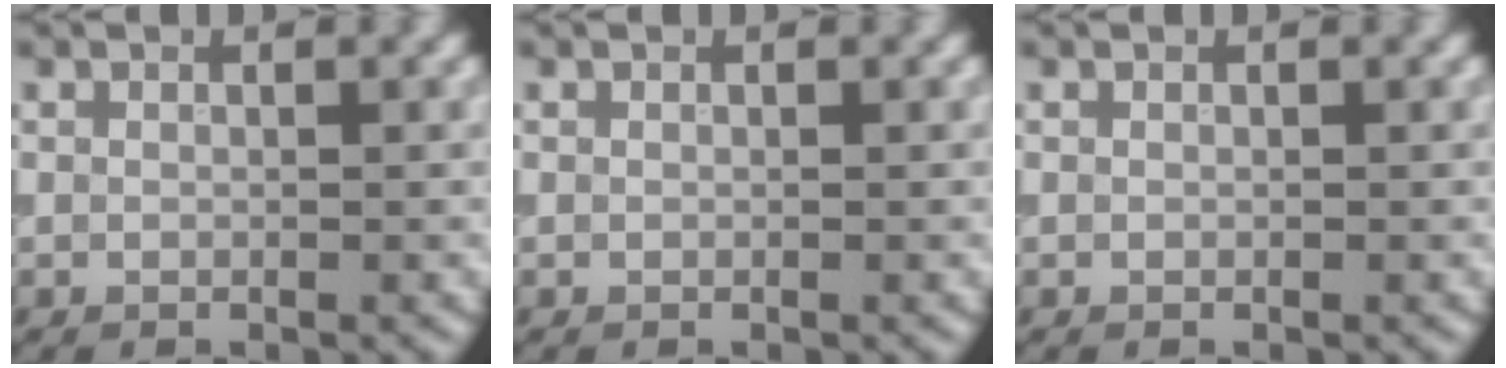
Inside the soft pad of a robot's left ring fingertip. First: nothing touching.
{"total": 0.0}
{"total": 0.0}